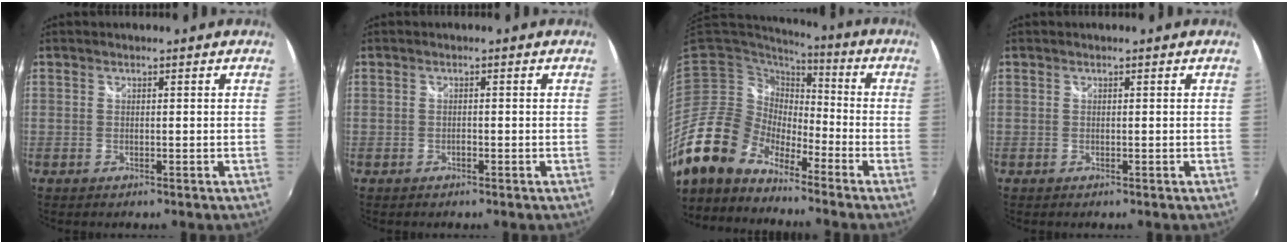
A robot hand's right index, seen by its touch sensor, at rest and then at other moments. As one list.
[{"total": 0.6, "force": [-0.5, 0.2, 0.2], "torque": [-0.003, -0.002, -0.008]}, {"total": 14.0, "force": [-11.4, 6.7, 4.5], "torque": [-0.090, 0.007, -0.223]}, {"total": 0.0}]